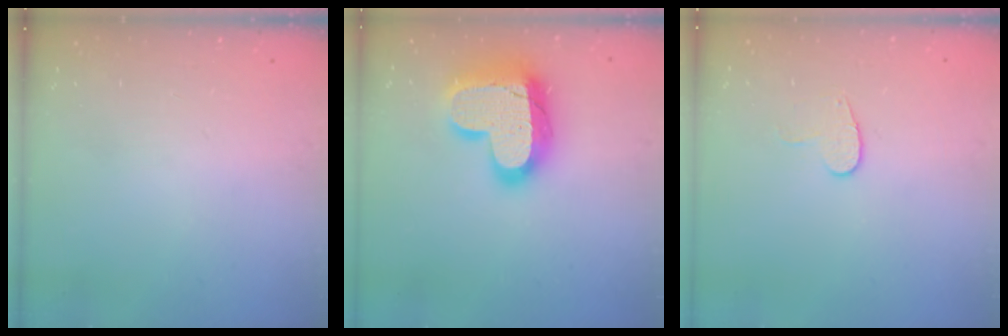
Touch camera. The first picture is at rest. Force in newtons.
{"total": 21.1, "press": 21.0, "slide": 1.5}
{"total": 7.7, "press": 7.6, "slide": 0.5}